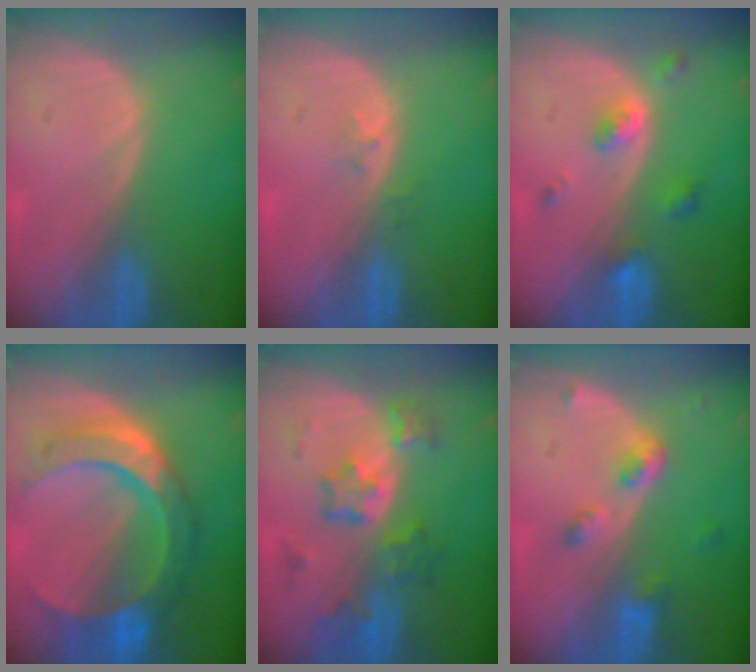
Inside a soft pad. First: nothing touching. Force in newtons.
{"total": 1.6, "press": 1.2, "slide": 1.0}
{"total": 4.4, "press": 4.1, "slide": 1.6}
{"total": 10.8, "press": 10.7, "slide": 1.0}
{"total": 6.9, "press": 6.7, "slide": 1.7}
{"total": 4.4, "press": 4.0, "slide": 1.7}